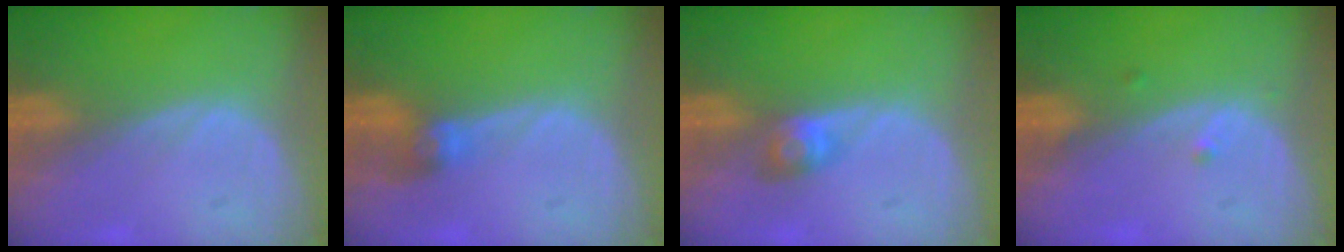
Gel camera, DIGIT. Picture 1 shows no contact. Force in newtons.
{"total": 2.7, "press": 2.7, "slide": 0.3}
{"total": 2.8, "press": 2.5, "slide": 1.2}
{"total": 1.0, "press": 0.8, "slide": 0.6}